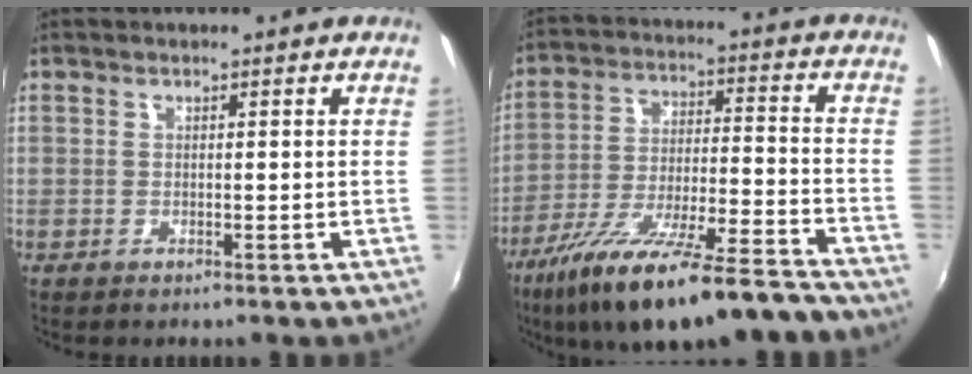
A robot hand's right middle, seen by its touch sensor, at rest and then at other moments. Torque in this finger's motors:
{"motor_torque": [1.06, -1.08, 0.75, 0.21]}